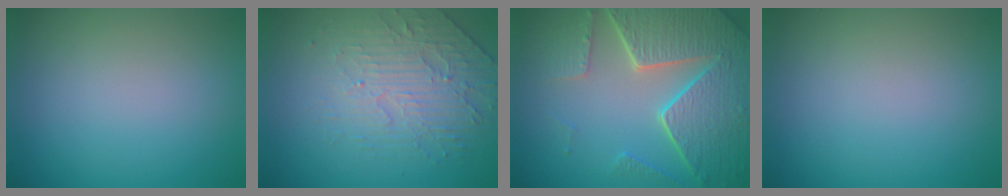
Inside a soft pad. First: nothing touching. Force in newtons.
{"total": 4.5, "press": 3.4, "slide": 3.0}
{"total": 8.4, "press": 6.0, "slide": 5.9}
{"total": 0.0}